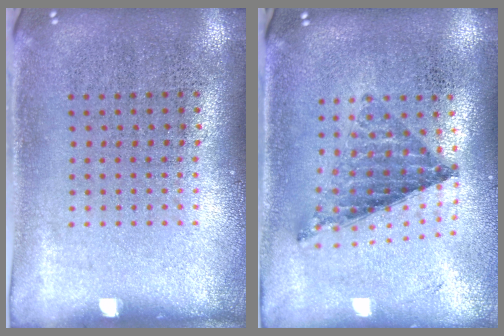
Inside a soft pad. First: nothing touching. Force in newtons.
{"total": 0.7, "press": 0.7, "slide": 0.0}